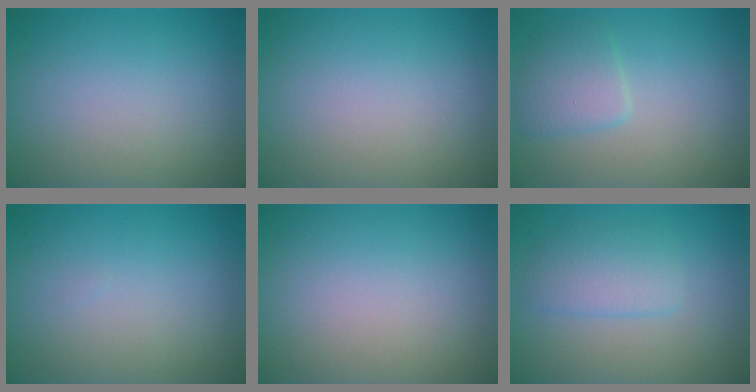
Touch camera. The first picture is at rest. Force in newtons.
{"total": 0.0}
{"total": 2.3, "press": 2.3, "slide": 0.1}
{"total": 0.0}
{"total": 0.0}
{"total": 2.6, "press": 2.6, "slide": 0.0}